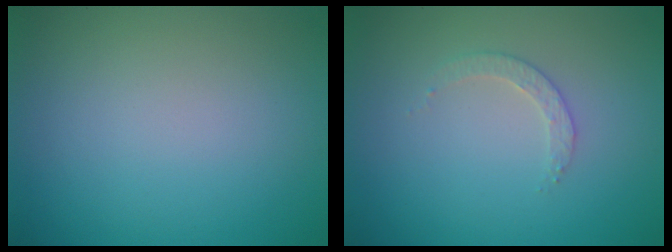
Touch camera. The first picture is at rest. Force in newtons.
{"total": 1.6, "press": 1.5, "slide": 0.3}